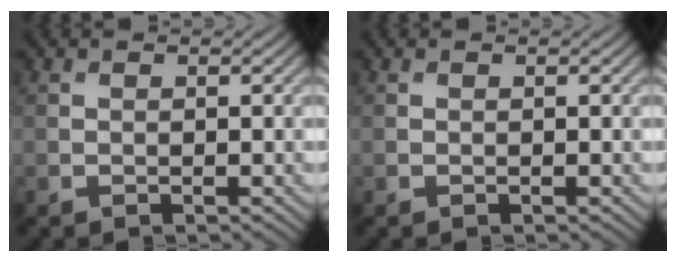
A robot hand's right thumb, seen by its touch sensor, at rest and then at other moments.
{"total": 0.0}